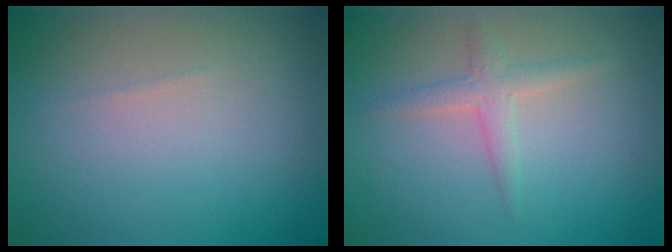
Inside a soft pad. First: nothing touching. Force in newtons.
{"total": 1.8, "press": 1.8, "slide": 0.1}